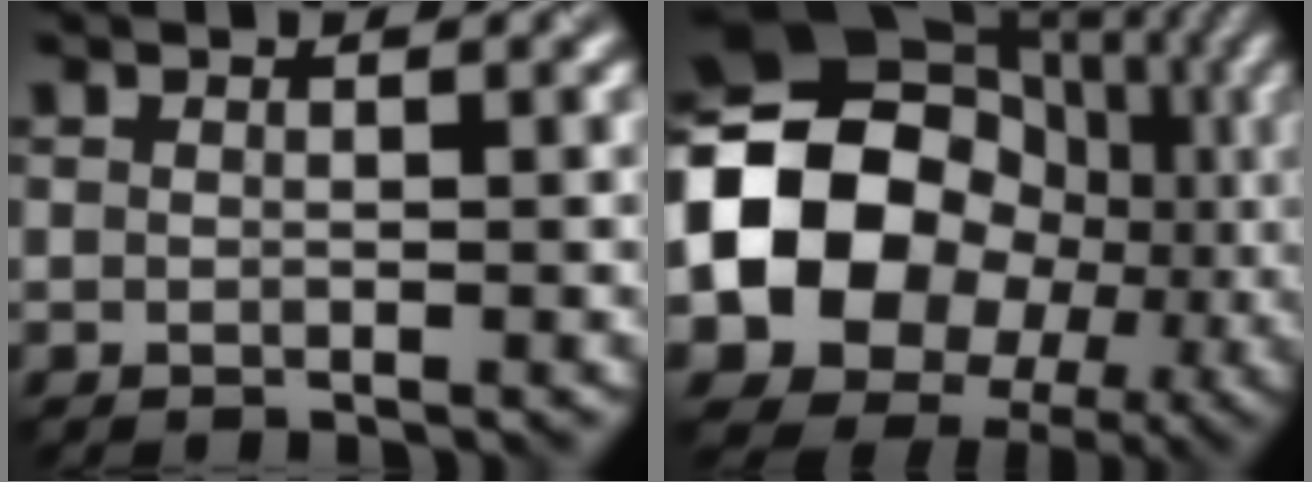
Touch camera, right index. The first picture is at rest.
{"total": 16.3, "force": [-1.1, 13.3, 9.4], "torque": [-0.164, -0.009, -0.027]}